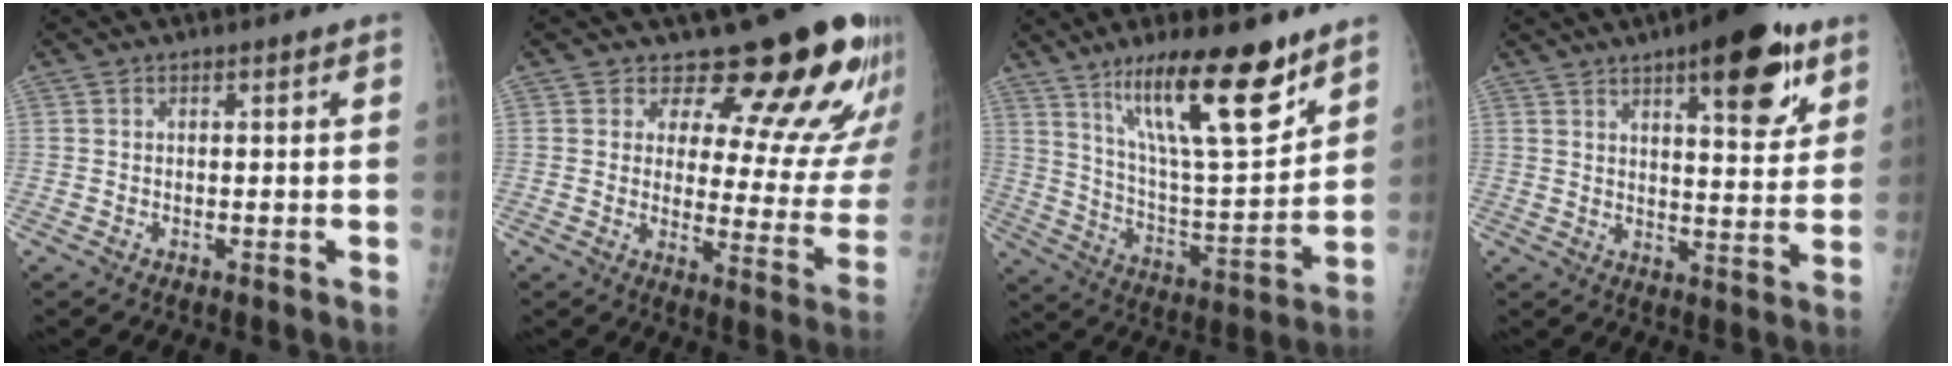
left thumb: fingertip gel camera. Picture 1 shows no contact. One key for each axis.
{"total": 18.6, "fx": 13.9, "fy": 7.8, "fz": 9.6, "tx": -0.067, "ty": -0.095, "tz": 0.159}
{"total": 20.5, "fx": 13.2, "fy": 4.9, "fz": 14.9, "tx": -0.219, "ty": -0.071, "tz": 0.230}
{"total": 15.7, "fx": 8.6, "fy": 5.3, "fz": 12.0, "tx": -0.129, "ty": -0.036, "tz": 0.119}